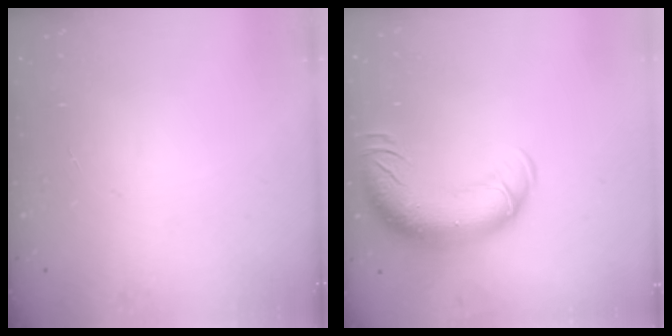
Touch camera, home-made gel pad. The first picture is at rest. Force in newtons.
{"total": 14.6, "press": 14.2, "slide": 3.3}